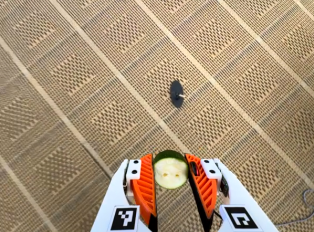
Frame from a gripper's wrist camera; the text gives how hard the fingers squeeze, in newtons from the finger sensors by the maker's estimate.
{"total": 8.8, "left": 8.6, "right": 9.0}